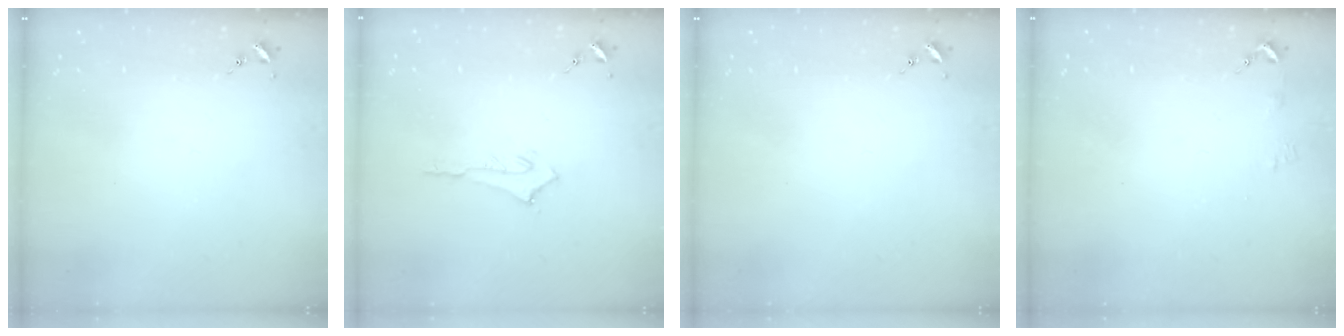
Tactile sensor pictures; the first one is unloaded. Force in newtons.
{"total": 2.9, "press": 2.9, "slide": 0.2}
{"total": 0.0}
{"total": 2.4, "press": 2.4, "slide": 0.3}